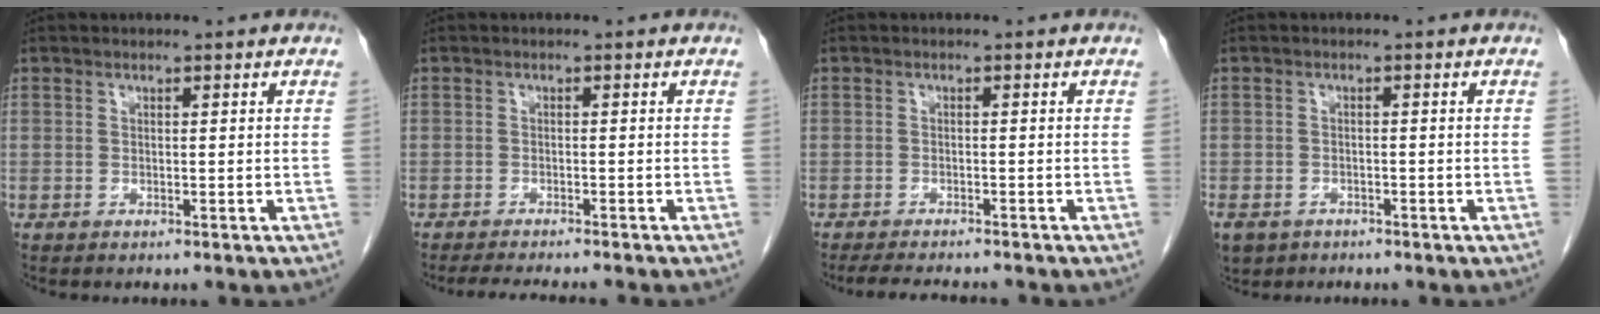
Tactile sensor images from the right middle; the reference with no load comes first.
{"total": 6.3, "force": [-5.6, 0.1, 2.8], "torque": [-0.031, -0.013, -0.083]}
{"total": 6.8, "force": [-6.2, 0.9, 2.7], "torque": [-0.035, -0.013, -0.092]}
{"total": 8.1, "force": [-4.8, 6.0, 2.9], "torque": [-0.080, -0.005, -0.069]}